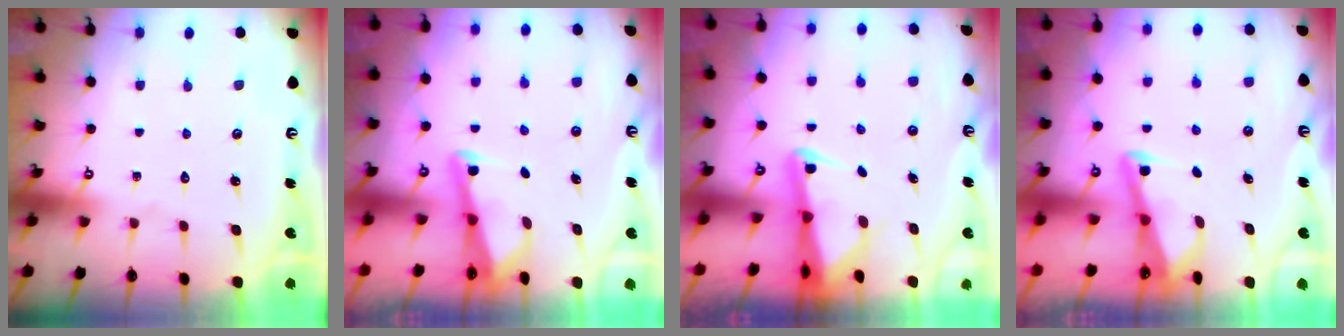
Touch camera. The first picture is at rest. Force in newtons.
{"total": 2.7, "press": 2.7, "slide": 0.1}
{"total": 2.8, "press": 2.7, "slide": 0.4}
{"total": 2.8, "press": 2.8, "slide": 0.4}